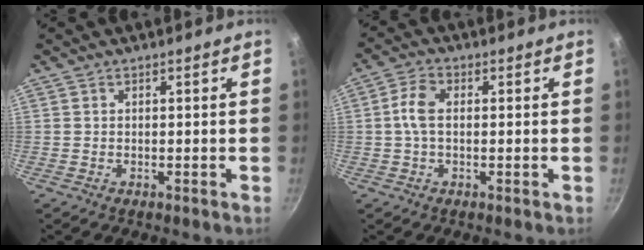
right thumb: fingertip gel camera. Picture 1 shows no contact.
{"total": 4.8, "force": [0.2, 2.6, 4.0], "torque": [-0.090, 0.014, -0.005]}